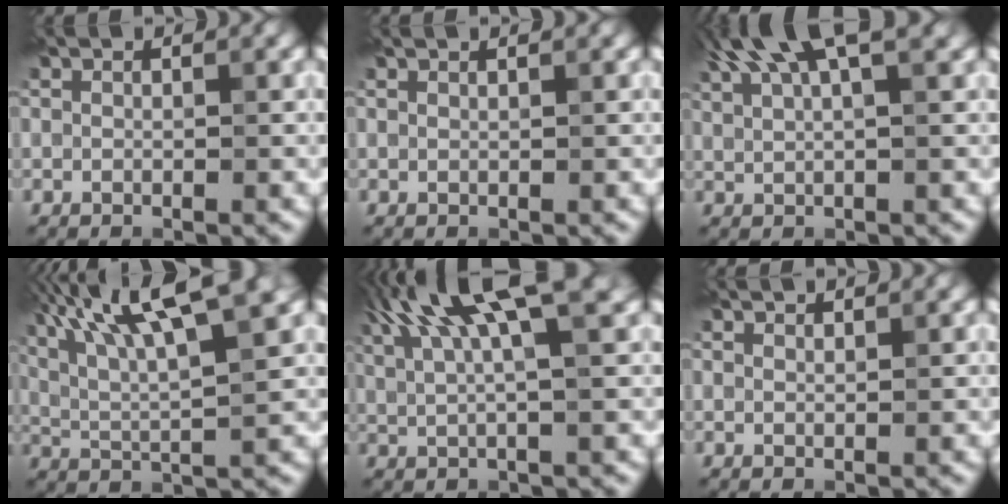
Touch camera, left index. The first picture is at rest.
{"total": 0.7, "force": [0.6, 0.1, 0.3], "torque": [0.000, -0.002, 0.005]}
{"total": 7.0, "force": [4.6, 1.6, 5.0], "torque": [-0.081, 0.020, 0.076]}
{"total": 11.8, "force": [6.2, 3.0, 9.6], "torque": [-0.166, 0.028, 0.098]}
{"total": 9.8, "force": [4.8, 2.4, 8.2], "torque": [-0.145, 0.019, 0.083]}
{"total": 1.5, "force": [1.5, 0.2, 0.4], "torque": [-0.006, -0.002, 0.018]}